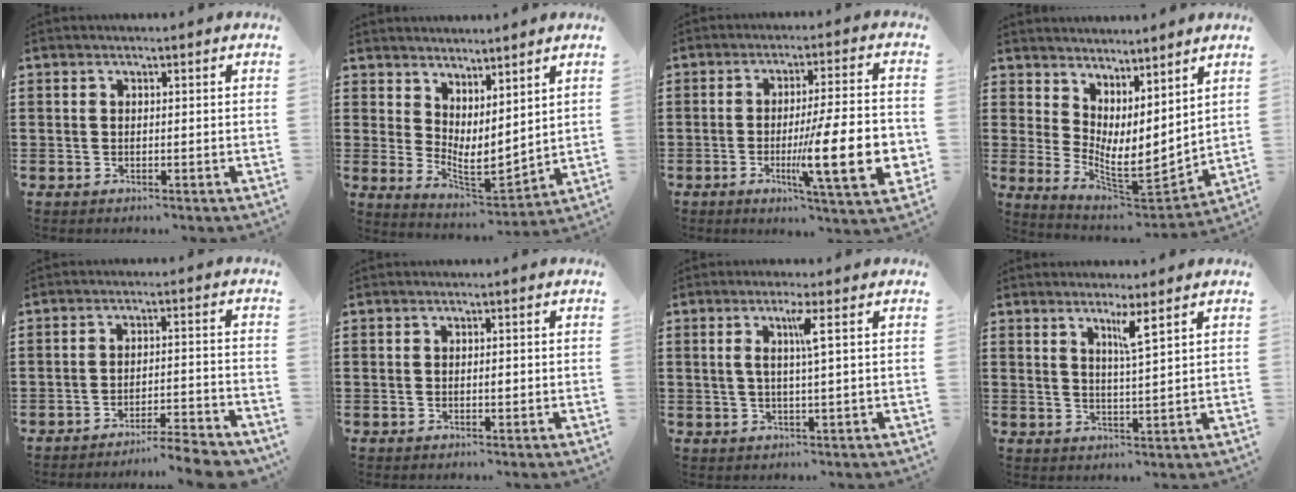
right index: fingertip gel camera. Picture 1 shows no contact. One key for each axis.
{"total": 4.4, "fx": 2.9, "fy": 1.9, "fz": 2.8, "tx": -0.064, "ty": -0.023, "tz": 0.056}
{"total": 15.9, "fx": -3.6, "fy": 2.9, "fz": 15.2, "tx": -0.240, "ty": -0.014, "tz": -0.056}
{"total": 5.3, "fx": 2.6, "fy": 2.6, "fz": 3.8, "tx": -0.090, "ty": -0.035, "tz": 0.052}
{"total": 4.9, "fx": -4.6, "fy": -0.3, "fz": 1.6, "tx": -0.027, "ty": -0.012, "tz": -0.092}
{"total": 0.7, "fx": 0.0, "fy": 0.2, "fz": 0.7, "tx": -0.014, "ty": -0.002, "tz": -0.001}
{"total": 3.8, "fx": 1.0, "fy": -0.3, "fz": 3.7, "tx": -0.074, "ty": -0.002, "tz": 0.011}
{"total": 3.6, "fx": 2.4, "fy": -0.3, "fz": 2.7, "tx": -0.044, "ty": -0.010, "tz": 0.036}